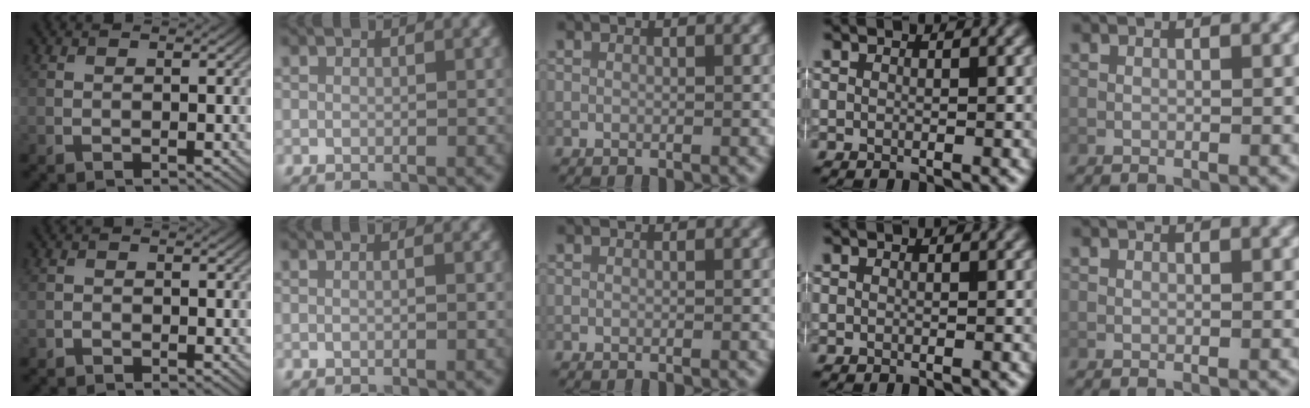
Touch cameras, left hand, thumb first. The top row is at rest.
{"thumb": {"total": 0.5, "force": [-0.4, 0.3, 0.1], "torque": [0.001, -0.002, -0.008]}, "index": {"total": 0.5, "force": [0.0, 0.1, 0.5], "torque": [-0.013, -0.003, -0.007]}}